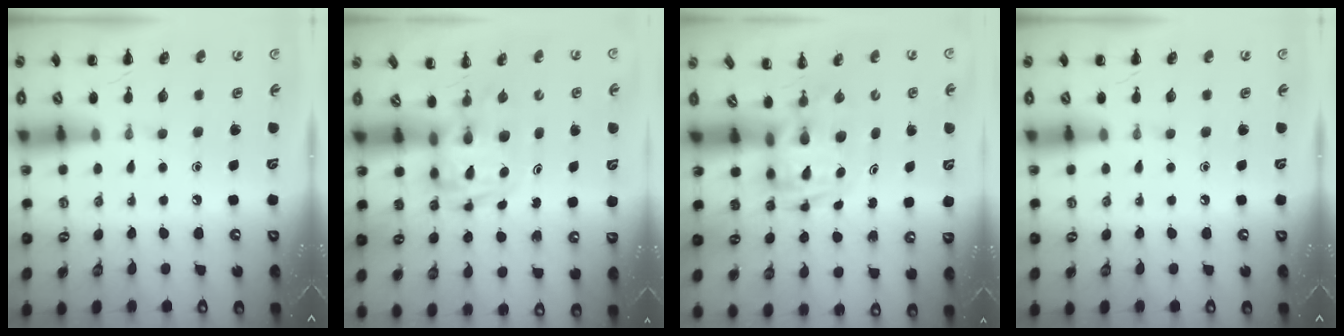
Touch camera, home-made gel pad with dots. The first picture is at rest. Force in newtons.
{"total": 2.9, "press": 2.9, "slide": 0.5}
{"total": 2.7, "press": 2.6, "slide": 0.5}
{"total": 0.0}